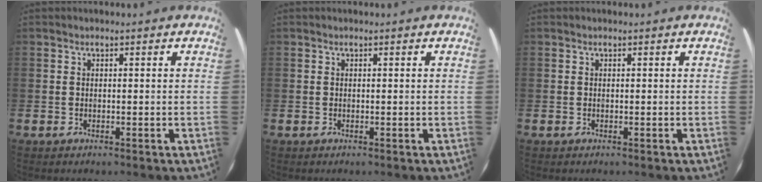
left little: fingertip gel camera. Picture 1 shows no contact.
{"total": 0.0}
{"total": 0.0}